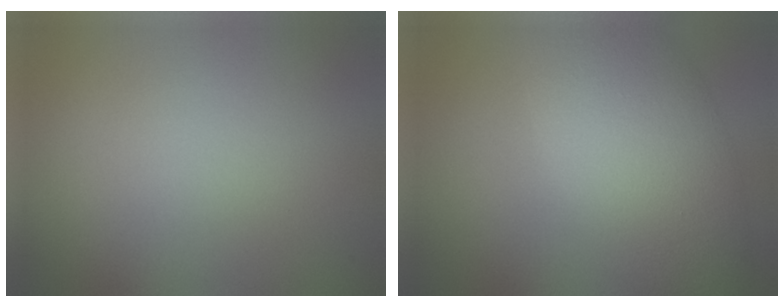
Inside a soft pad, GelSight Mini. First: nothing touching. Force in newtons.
{"total": 8.9, "press": 8.9, "slide": 0.3}